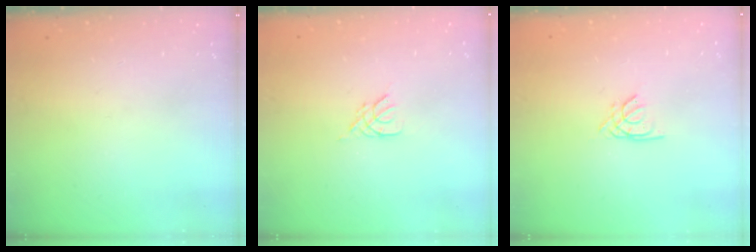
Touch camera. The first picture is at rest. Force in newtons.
{"total": 2.7, "press": 2.7, "slide": 0.5}
{"total": 1.4, "press": 1.4, "slide": 0.3}